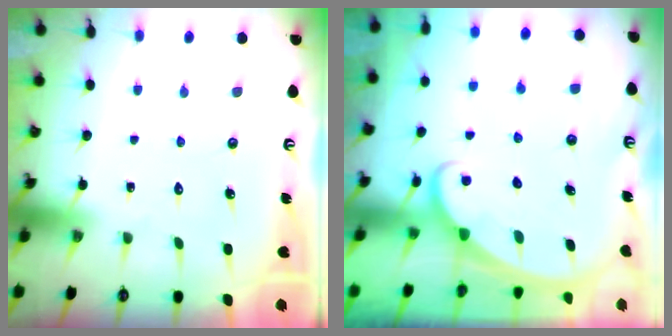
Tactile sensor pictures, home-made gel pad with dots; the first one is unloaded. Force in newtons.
{"total": 1.7, "press": 1.7, "slide": 0.1}